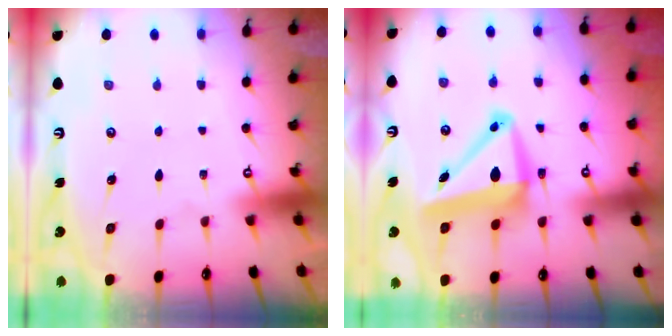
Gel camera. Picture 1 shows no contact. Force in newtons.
{"total": 10.8, "press": 10.5, "slide": 2.3}